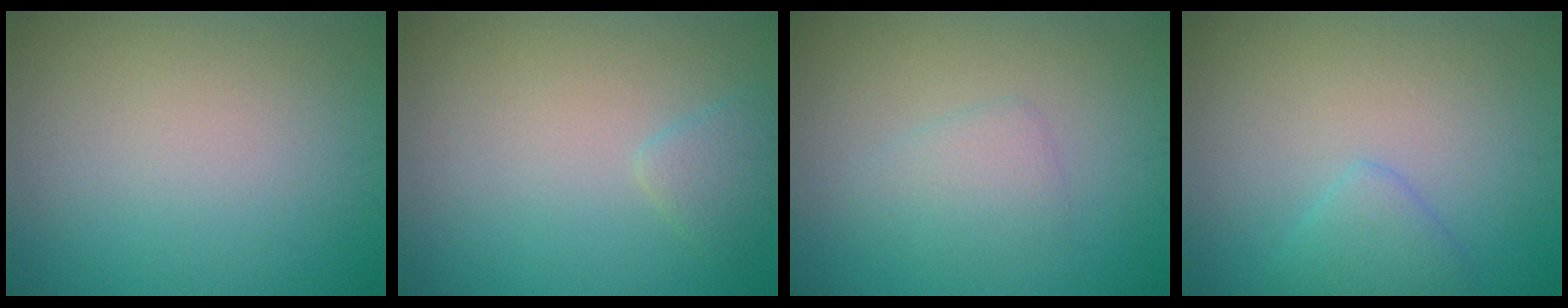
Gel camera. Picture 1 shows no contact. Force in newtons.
{"total": 1.5, "press": 1.5, "slide": 0.2}
{"total": 1.9, "press": 1.9, "slide": 0.0}
{"total": 2.1, "press": 2.1, "slide": 0.2}